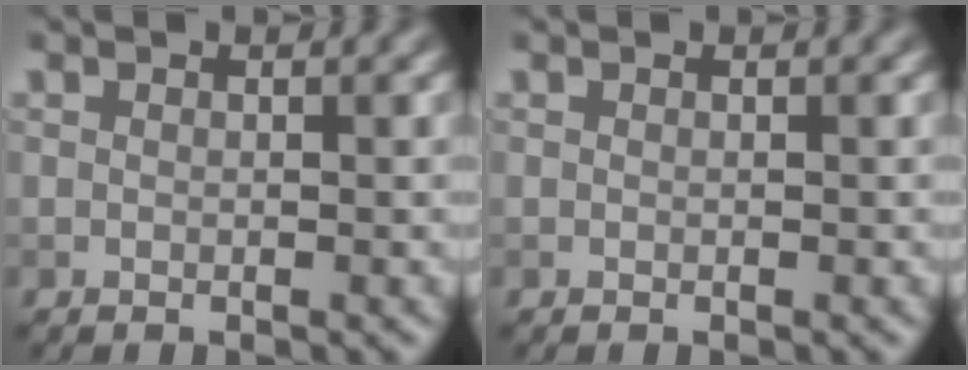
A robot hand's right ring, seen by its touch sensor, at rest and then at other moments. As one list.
[{"total": 0.0}]